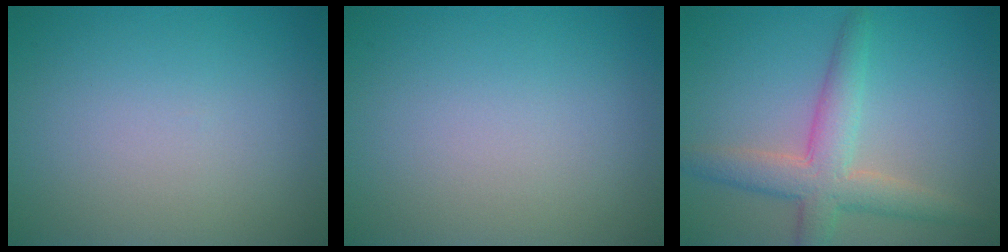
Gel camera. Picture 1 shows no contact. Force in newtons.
{"total": 0.0}
{"total": 4.8, "press": 4.8, "slide": 0.4}